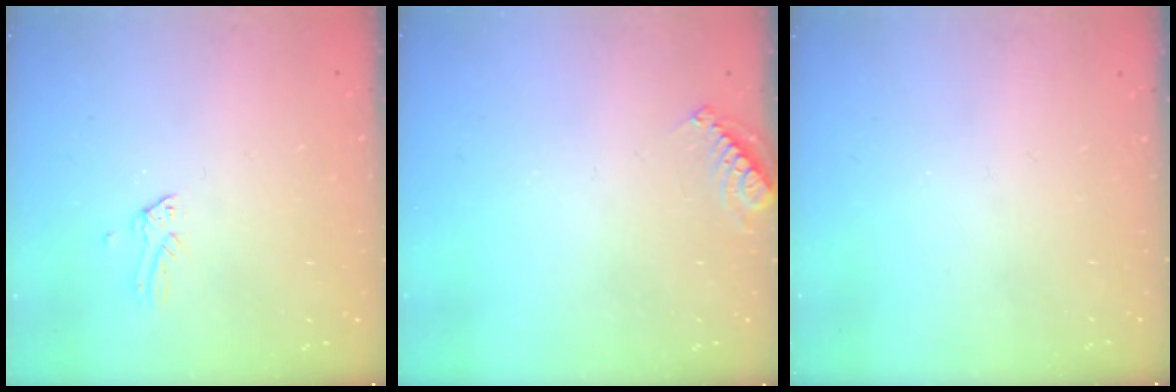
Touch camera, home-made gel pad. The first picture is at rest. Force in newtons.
{"total": 4.5, "press": 4.4, "slide": 0.7}
{"total": 0.0}